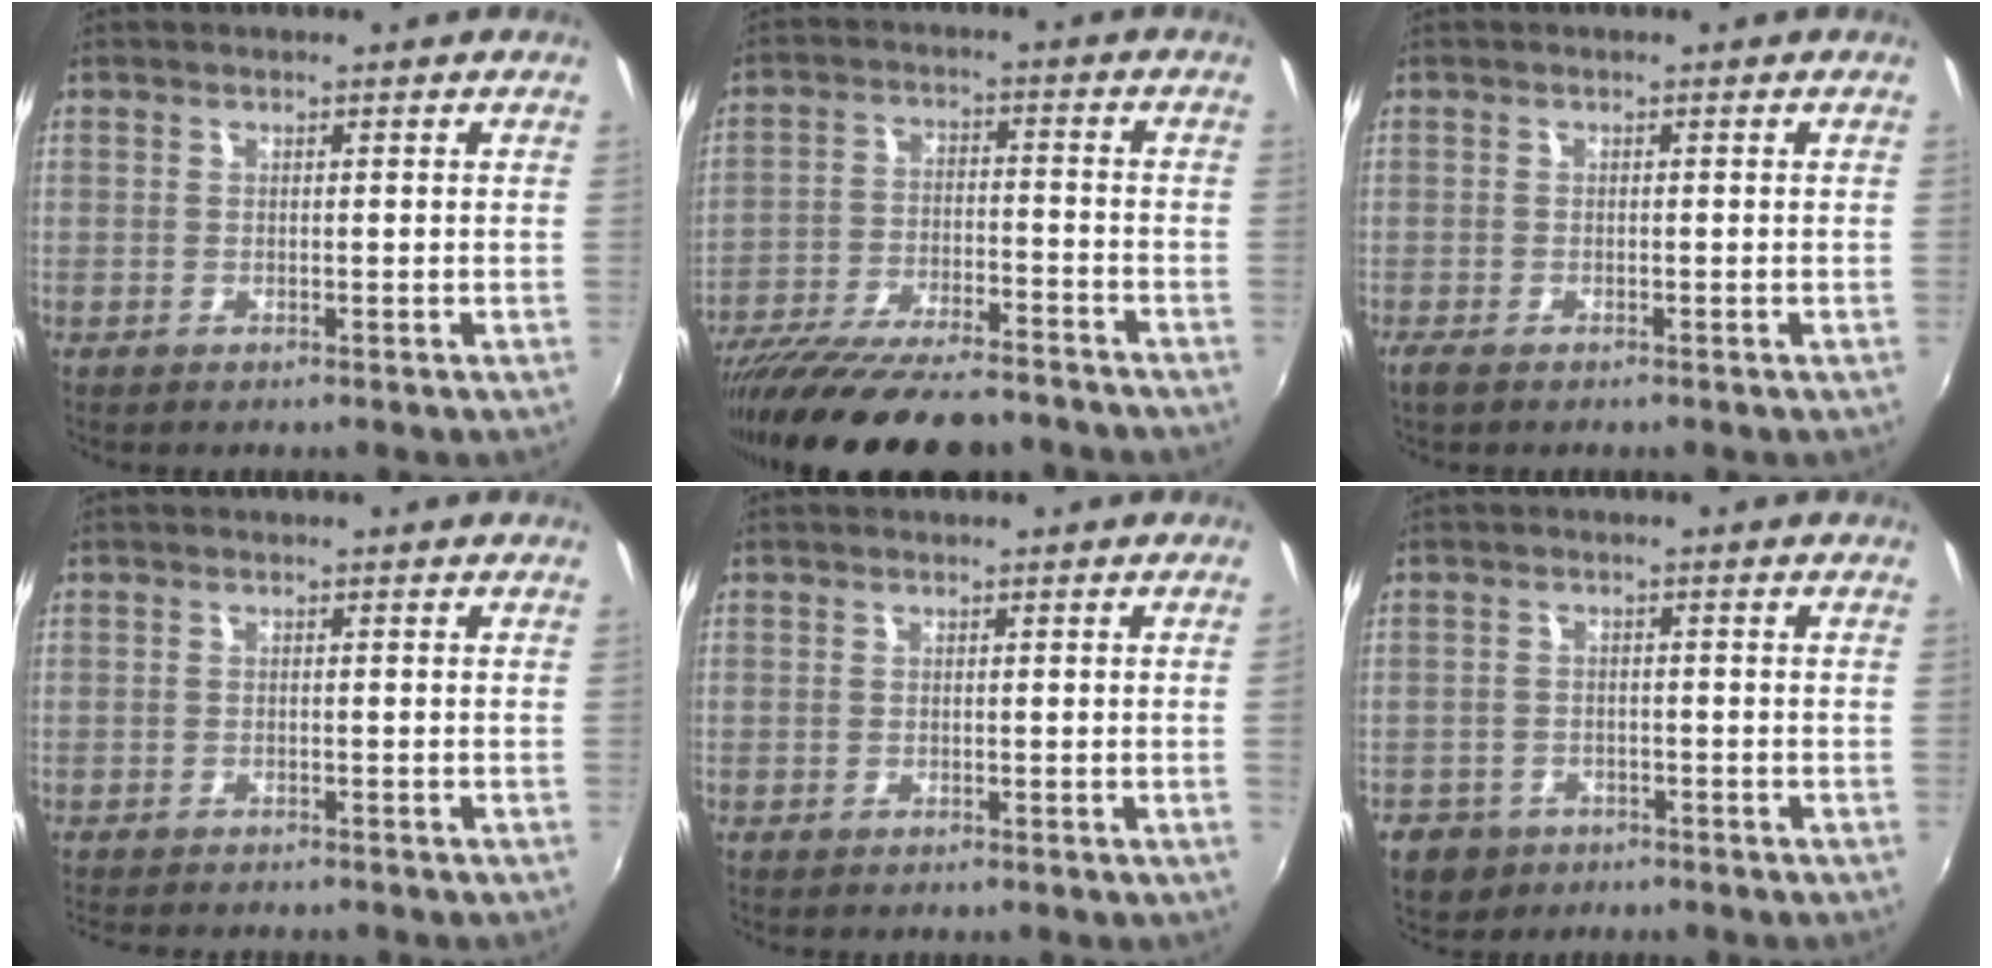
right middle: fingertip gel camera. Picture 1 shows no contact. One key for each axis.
{"total": 21.1, "fx": -18.1, "fy": 4.2, "fz": 10.0, "tx": -0.194, "ty": -0.043, "tz": -0.283}
{"total": 1.9, "fx": -1.4, "fy": 0.7, "fz": 1.1, "tx": -0.023, "ty": -0.007, "tz": -0.026}
{"total": 5.2, "fx": -4.7, "fy": 0.9, "fz": 1.8, "tx": -0.047, "ty": -0.015, "tz": -0.074}
{"total": 0.9, "fx": -0.1, "fy": -0.6, "fz": 0.7, "tx": -0.003, "ty": -0.008, "tz": -0.002}
{"total": 6.3, "fx": -3.6, "fy": 4.8, "fz": 1.8, "tx": -0.058, "ty": 0.001, "tz": -0.052}